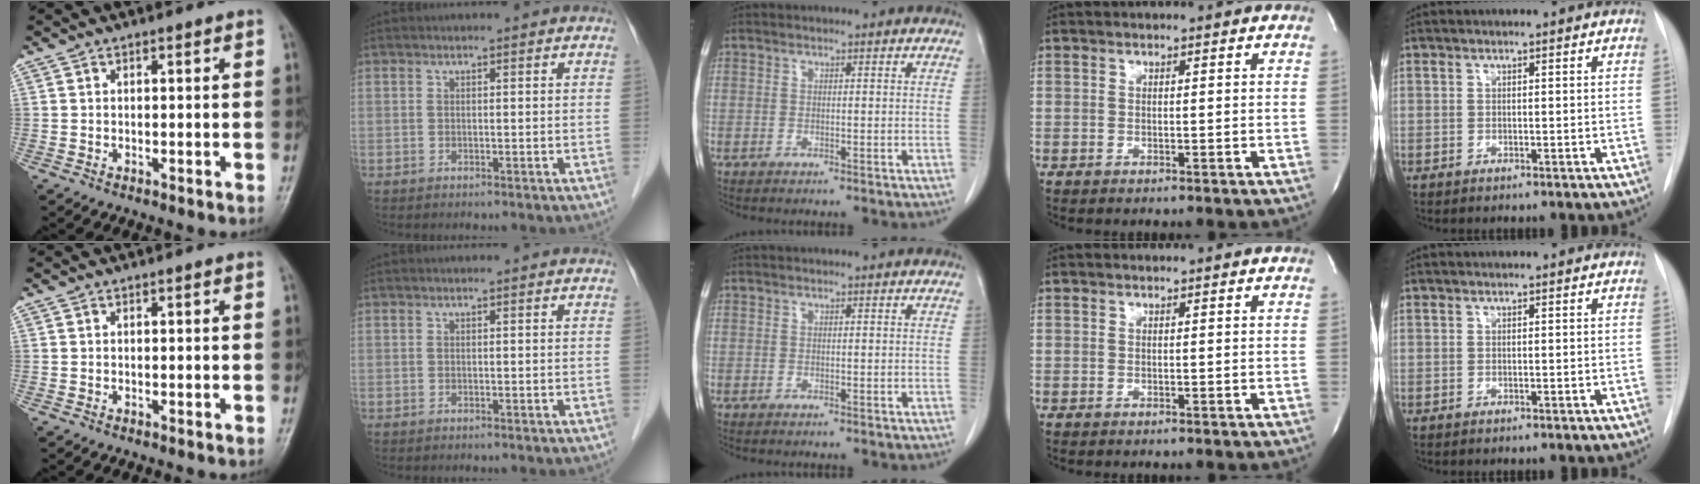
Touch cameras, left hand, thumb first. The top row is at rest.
{}